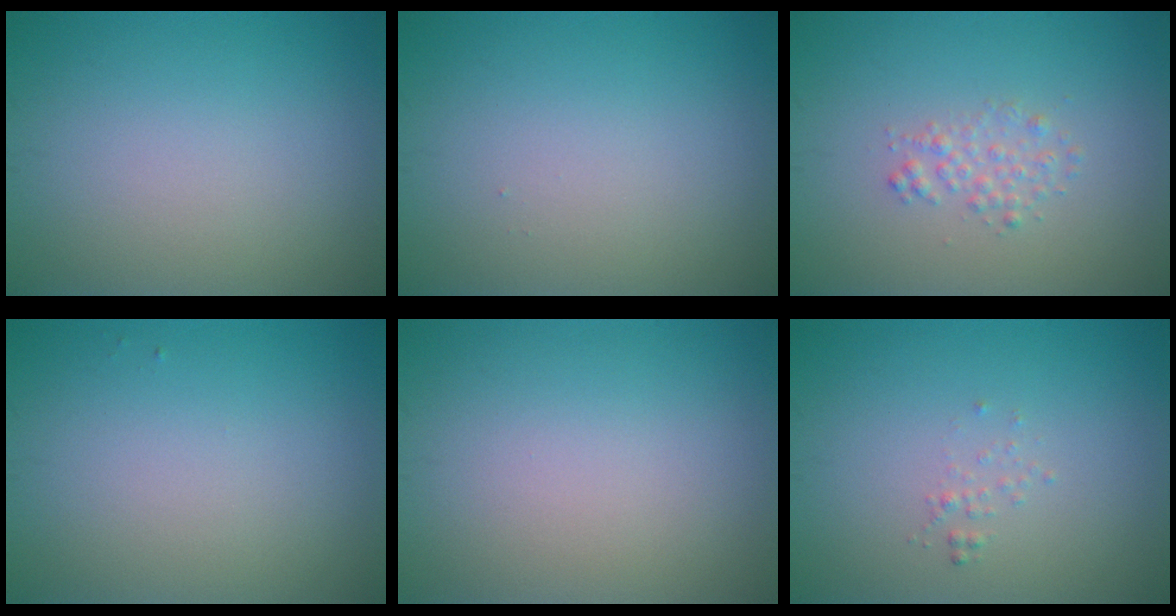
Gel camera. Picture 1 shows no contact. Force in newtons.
{"total": 0.0}
{"total": 1.5, "press": 1.5, "slide": 0.0}
{"total": 0.0}
{"total": 0.0}
{"total": 0.6, "press": 0.6, "slide": 0.1}